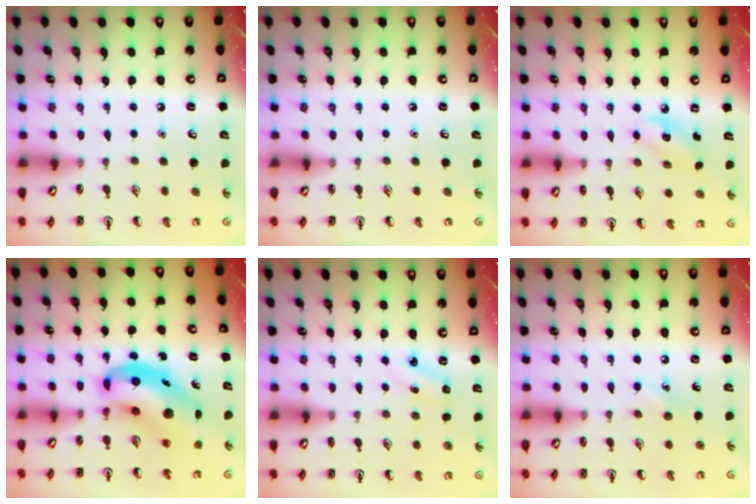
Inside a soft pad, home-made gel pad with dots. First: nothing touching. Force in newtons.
{"total": 0.0}
{"total": 2.8, "press": 2.7, "slide": 0.8}
{"total": 10.3, "press": 9.9, "slide": 2.9}
{"total": 2.5, "press": 2.3, "slide": 0.9}
{"total": 6.3, "press": 6.0, "slide": 1.9}